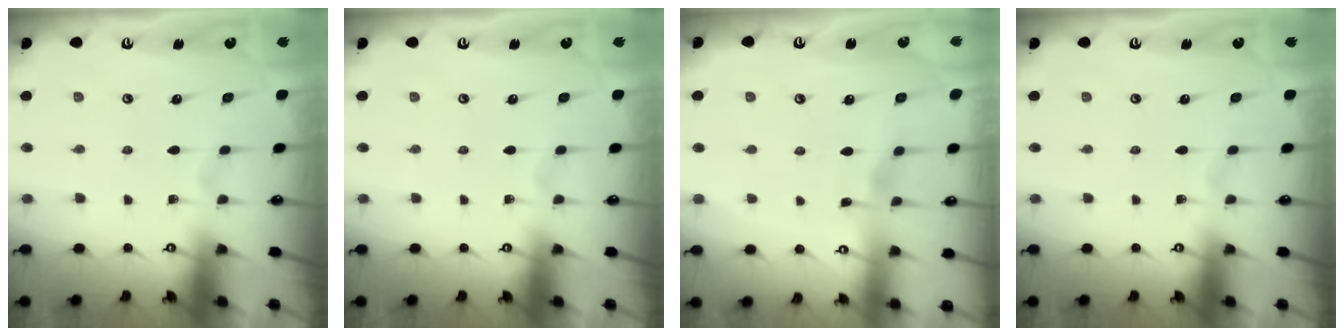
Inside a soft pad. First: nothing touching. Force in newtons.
{"total": 0.0}
{"total": 2.7, "press": 2.6, "slide": 0.3}
{"total": 0.0}